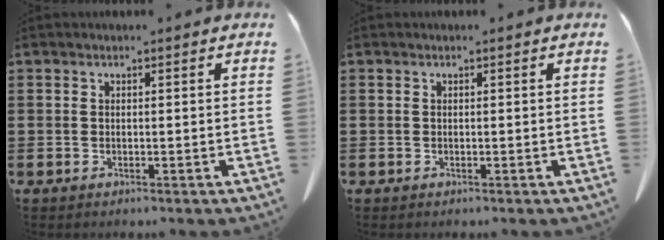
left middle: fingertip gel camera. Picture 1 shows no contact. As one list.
[{"total": 0.0}]